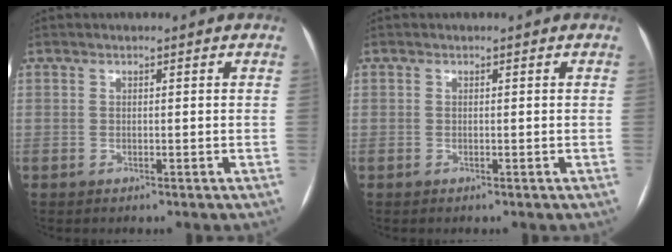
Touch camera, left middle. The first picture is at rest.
{"total": 0.0}